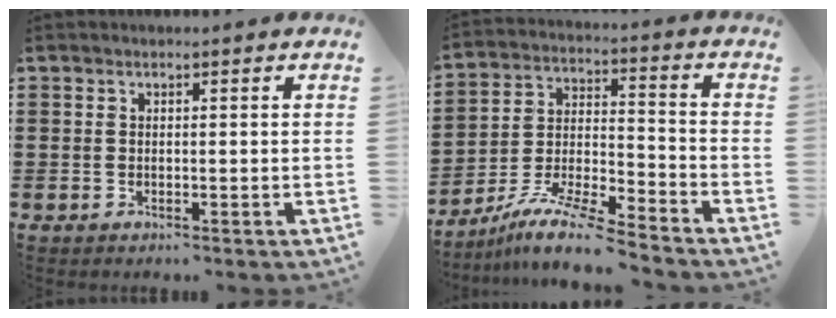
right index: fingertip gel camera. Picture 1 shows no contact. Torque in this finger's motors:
{"motor_torque": [1.22, -0.92, 0.37, 0.06]}